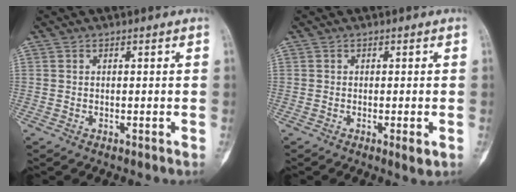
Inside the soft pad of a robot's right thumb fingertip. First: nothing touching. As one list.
[{"total": 1.9, "force": [-0.6, 0.4, 1.8], "torque": [-0.027, -0.005, -0.011]}]